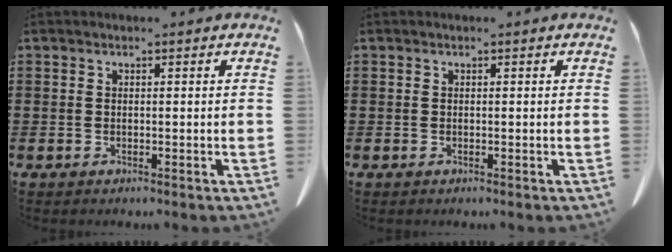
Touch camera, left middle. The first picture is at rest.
{"total": 0.0}